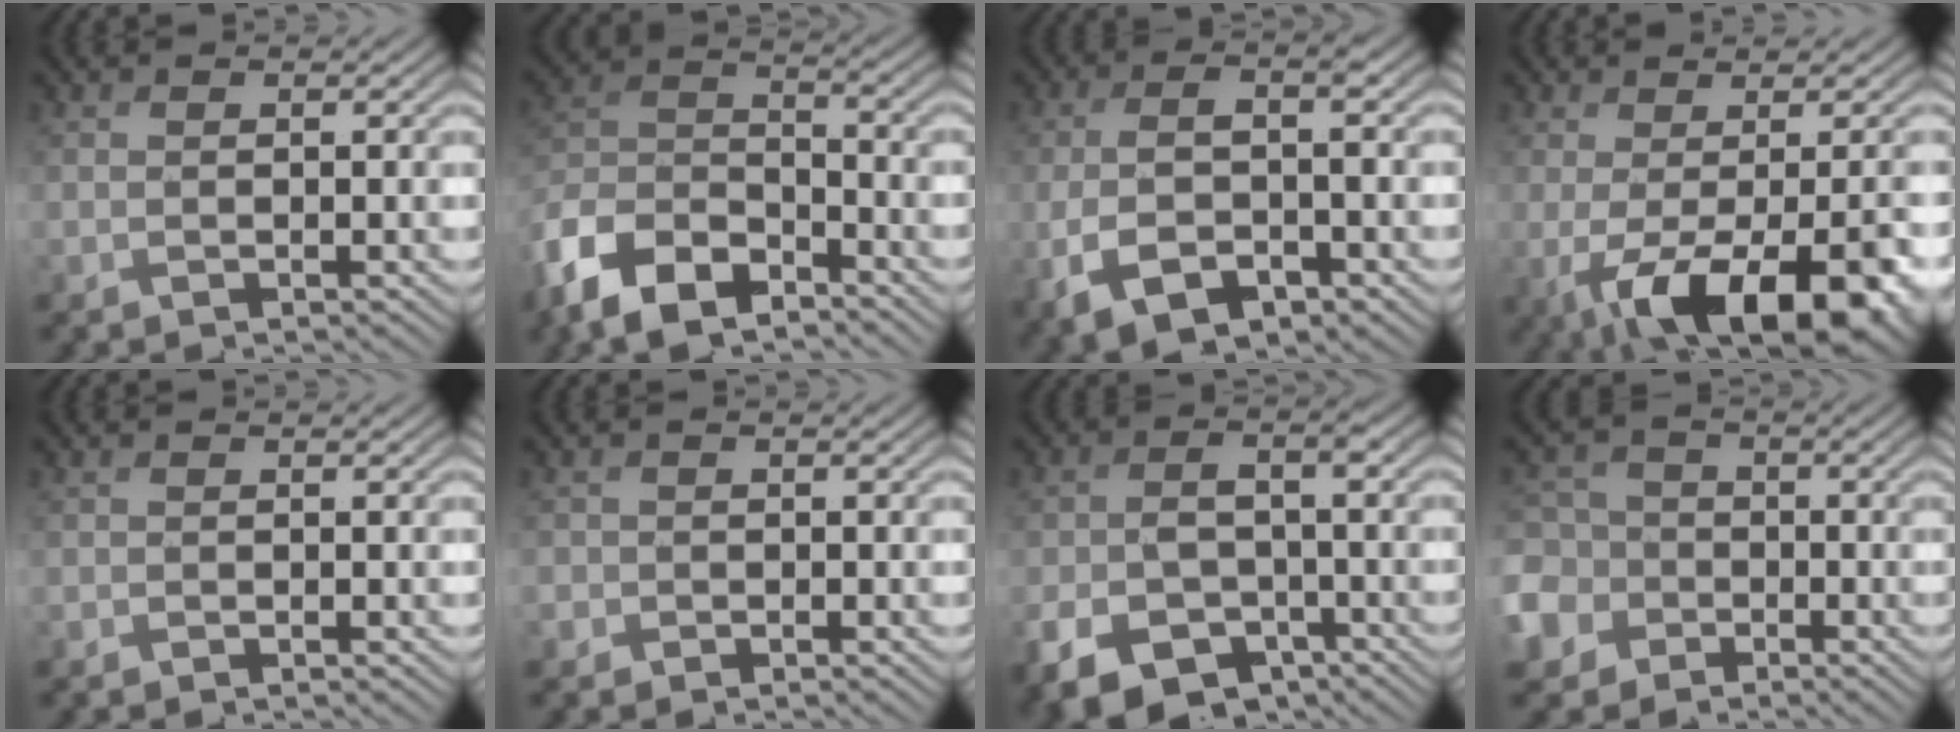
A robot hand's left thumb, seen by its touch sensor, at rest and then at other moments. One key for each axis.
{"total": 12.2, "fx": -8.9, "fy": 5.3, "fz": 6.5, "tx": -0.141, "ty": -0.012, "tz": -0.190}
{"total": 8.2, "fx": -2.7, "fy": 3.9, "fz": 6.7, "tx": -0.146, "ty": -0.017, "tz": -0.047}
{"total": 14.5, "fx": -4.5, "fy": 5.8, "fz": 12.5, "tx": -0.169, "ty": -0.032, "tz": -0.041}
{"total": 0.0}
{"total": 1.3, "fx": -0.5, "fy": 1.2, "fz": 0.0, "tx": 0.005, "ty": -0.004, "tz": -0.016}
{"total": 9.4, "fx": -4.4, "fy": 6.2, "fz": 5.5, "tx": -0.115, "ty": -0.030, "tz": -0.075}
{"total": 9.5, "fx": -3.9, "fy": 8.0, "fz": 3.1, "tx": -0.115, "ty": -0.026, "tz": -0.104}